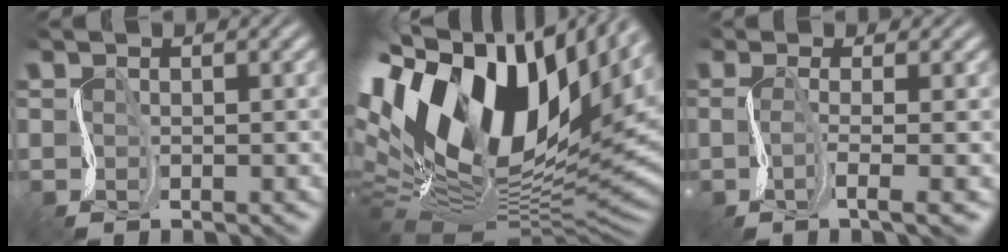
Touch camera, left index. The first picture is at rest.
{"total": 17.4, "force": [7.1, 9.3, 12.8], "torque": [-0.236, 0.020, 0.114]}
{"total": 2.9, "force": [-0.4, 0.4, 2.9], "torque": [-0.053, -0.006, -0.014]}